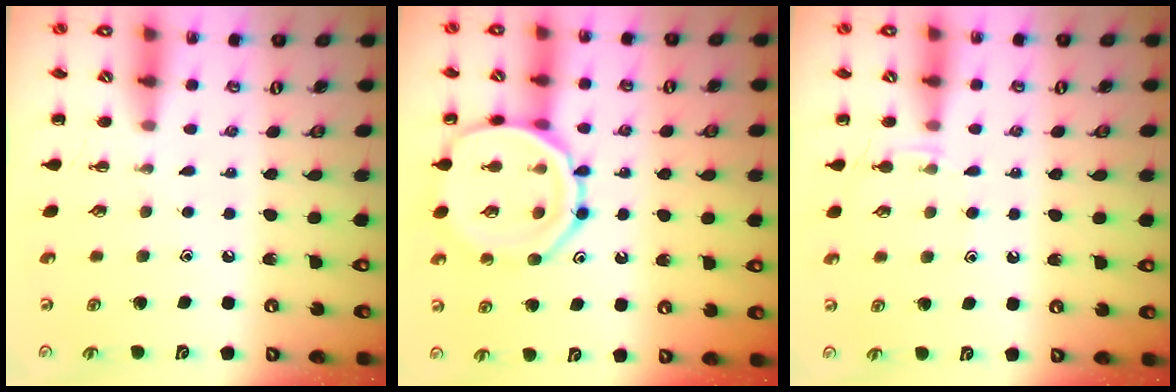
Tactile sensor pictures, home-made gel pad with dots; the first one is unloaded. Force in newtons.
{"total": 15.3, "press": 15.2, "slide": 1.1}
{"total": 6.5, "press": 6.2, "slide": 1.8}